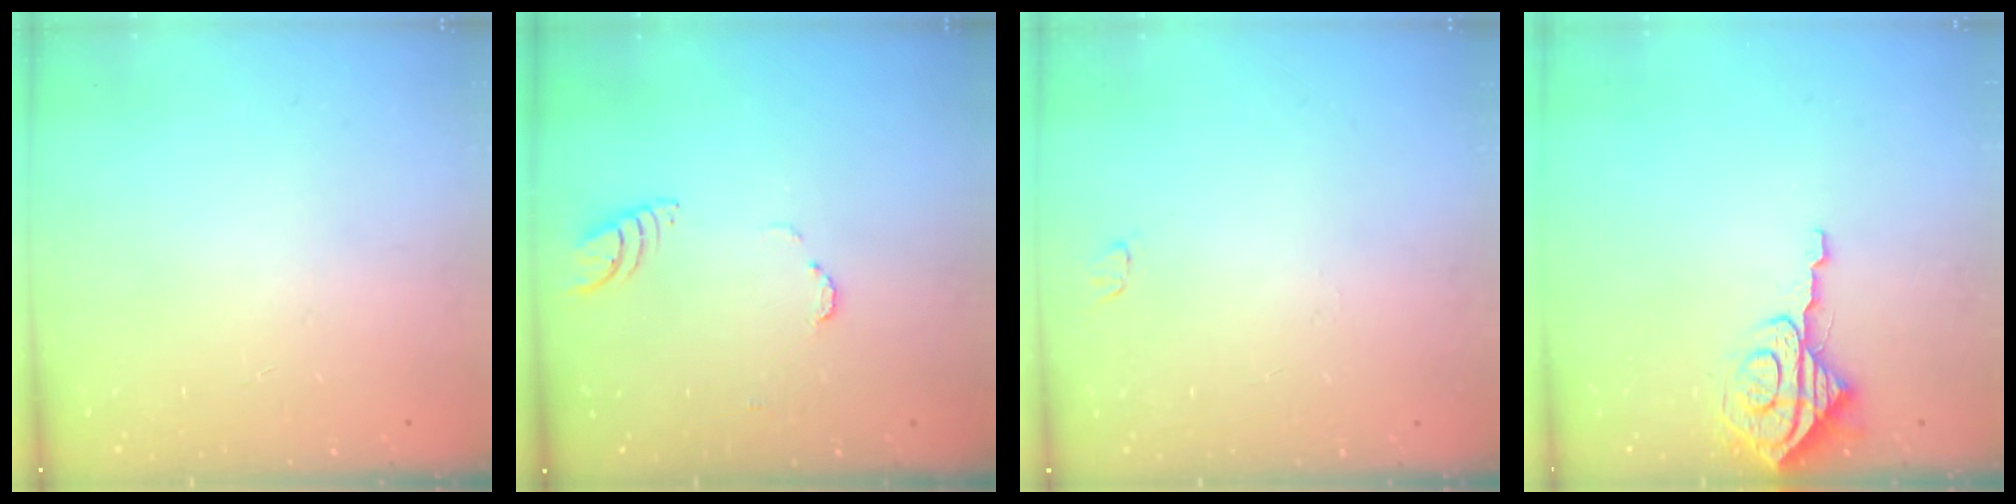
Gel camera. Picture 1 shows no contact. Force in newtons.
{"total": 3.4, "press": 3.4, "slide": 0.3}
{"total": 4.5, "press": 4.5, "slide": 0.4}
{"total": 7.8, "press": 7.7, "slide": 0.7}